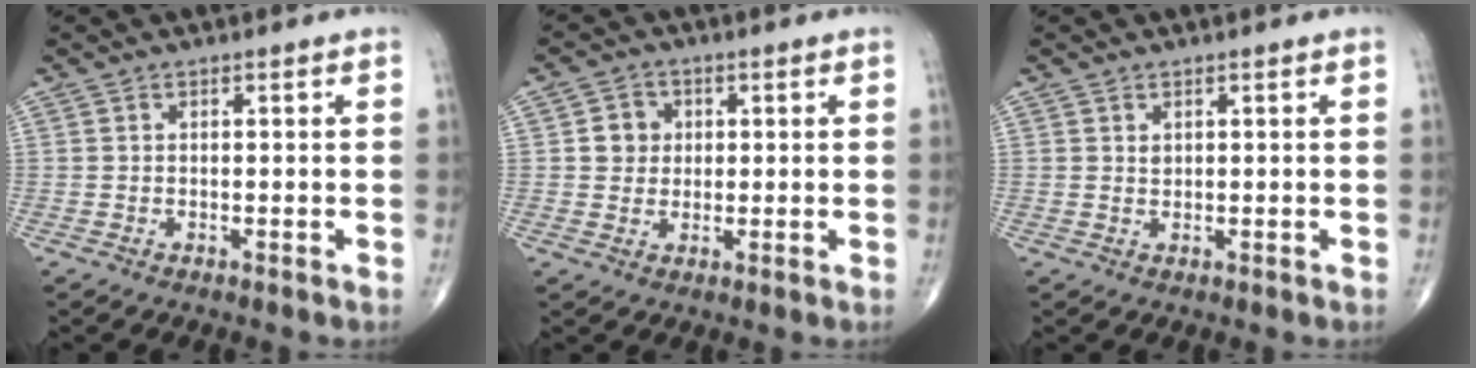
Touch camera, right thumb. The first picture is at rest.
{"total": 4.5, "force": [0.8, 4.2, 1.6], "torque": [-0.001, 0.003, 0.008]}
{"total": 1.0, "force": [0.5, 0.7, 0.5], "torque": [-0.002, -0.003, 0.009]}